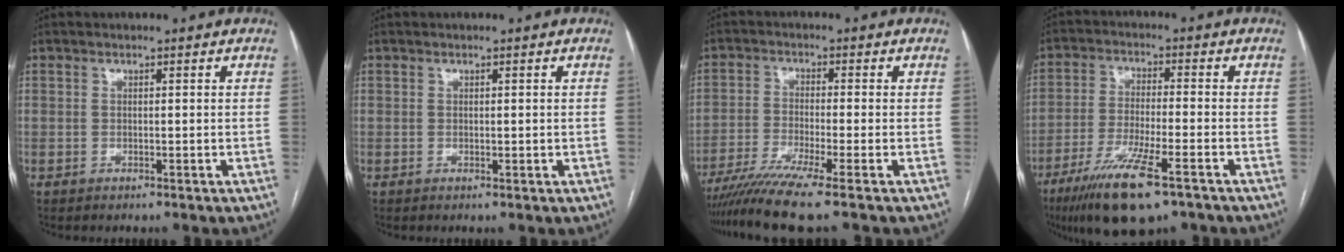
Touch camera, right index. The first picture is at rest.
{"total": 0.8, "force": [0.1, 0.3, 0.7], "torque": [-0.012, -0.003, 0.004]}
{"total": 9.2, "force": [-7.0, -1.8, 5.7], "torque": [-0.095, -0.029, -0.120]}
{"total": 12.7, "force": [-8.0, 1.7, 9.7], "torque": [-0.186, -0.032, -0.138]}